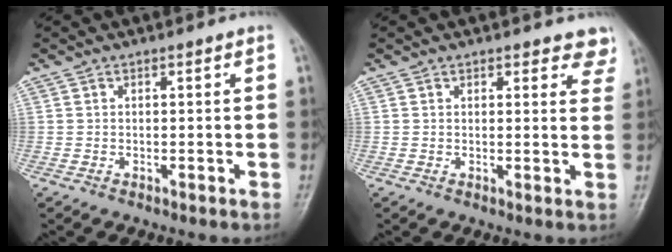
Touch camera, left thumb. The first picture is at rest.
{"total": 4.9, "force": [4.2, 2.2, 1.3], "torque": [0.023, -0.021, 0.034]}